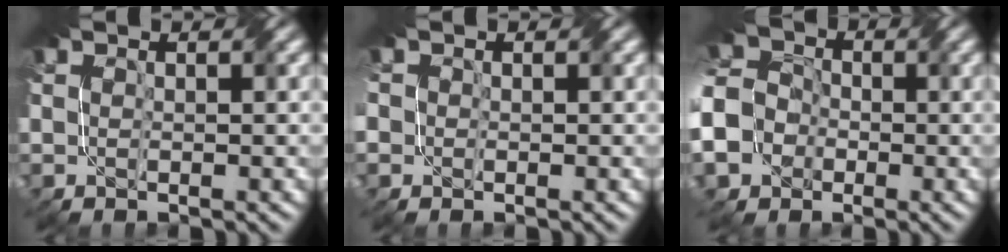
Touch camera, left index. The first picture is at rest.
{"total": 3.1, "force": [0.3, 2.7, 1.5], "torque": [-0.048, 0.013, -0.009]}
{"total": 11.3, "force": [-5.3, 9.2, 4.0], "torque": [-0.102, -0.034, -0.119]}